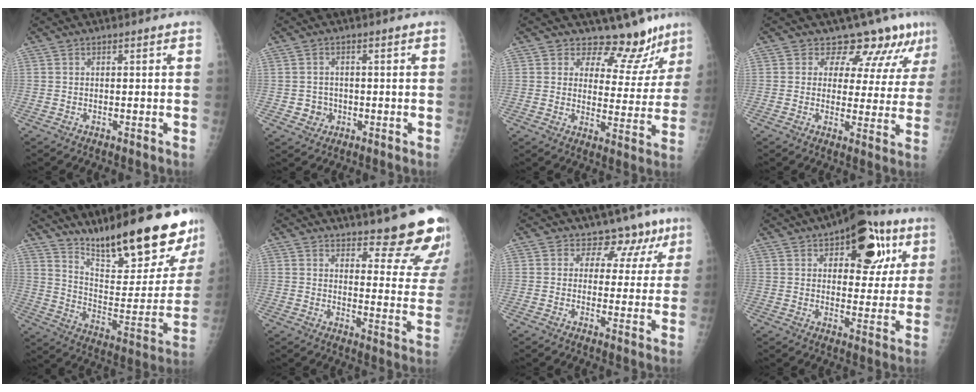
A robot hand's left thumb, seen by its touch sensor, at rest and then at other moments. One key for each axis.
{"total": 3.2, "fx": -0.6, "fy": 3.0, "fz": 0.7, "tx": 0.006, "ty": 0.007, "tz": -0.008}
{"total": 11.5, "fx": 9.9, "fy": 5.4, "fz": 1.8, "tx": 0.022, "ty": -0.078, "tz": 0.119}
{"total": 9.8, "fx": 7.8, "fy": 4.9, "fz": 3.3, "tx": -0.008, "ty": -0.043, "tz": 0.081}
{"total": 25.9, "fx": 19.9, "fy": 6.3, "fz": 15.3, "tx": -0.189, "ty": -0.108, "tz": 0.299}
{"total": 15.8, "fx": 13.3, "fy": 4.0, "fz": 7.5, "tx": -0.047, "ty": -0.105, "tz": 0.154}
{"total": 7.7, "fx": 5.2, "fy": 5.5, "fz": 1.1, "tx": 0.029, "ty": -0.022, "tz": 0.047}
{"total": 16.6, "fx": 7.5, "fy": 8.7, "fz": 12.1, "tx": -0.105, "ty": -0.010, "tz": 0.101}